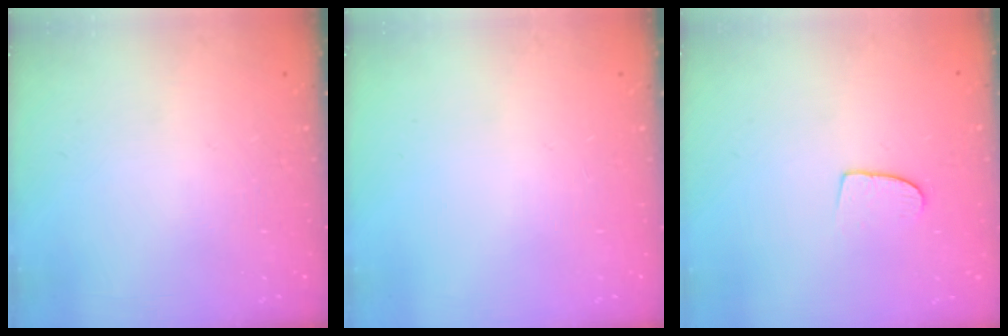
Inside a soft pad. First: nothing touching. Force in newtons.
{"total": 0.0}
{"total": 6.8, "press": 6.7, "slide": 0.5}